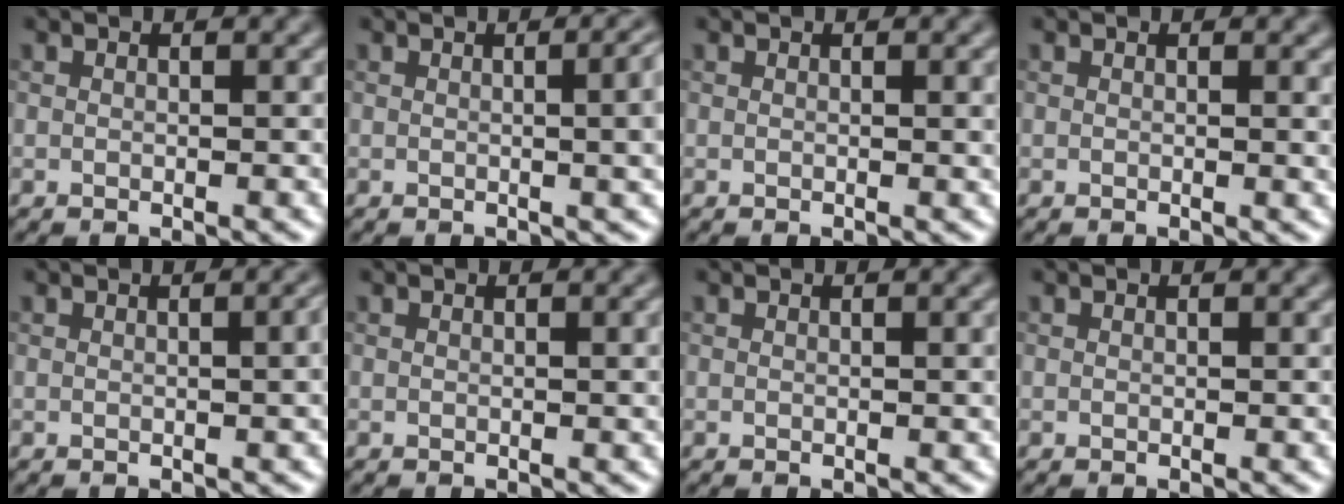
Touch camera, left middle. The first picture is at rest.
{"total": 6.1, "force": [0.4, 2.7, 5.4], "torque": [-0.030, 0.012, 0.004]}
{"total": 1.3, "force": [0.3, 0.4, 1.2], "torque": [-0.013, 0.001, 0.002]}
{"total": 0.8, "force": [0.2, 0.2, 0.7], "torque": [-0.005, -0.001, 0.001]}
{"total": 2.7, "force": [0.2, 1.0, 2.5], "torque": [-0.017, 0.008, 0.002]}
{"total": 1.2, "force": [0.2, 0.3, 1.2], "torque": [-0.014, 0.003, 0.001]}
{"total": 0.8, "force": [0.1, 0.2, 0.8], "torque": [-0.009, 0.003, 0.000]}
{"total": 0.0}